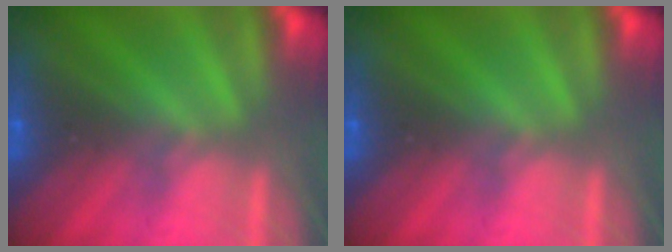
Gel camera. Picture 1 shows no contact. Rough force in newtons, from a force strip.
{"total": 0.0}